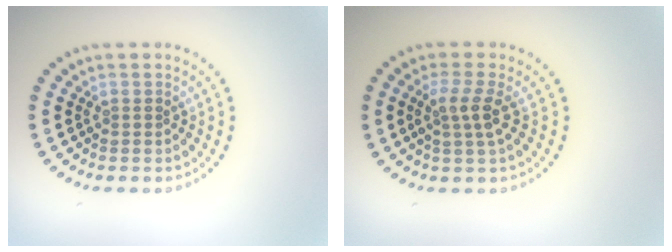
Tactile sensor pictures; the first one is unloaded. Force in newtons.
{"total": 2.5, "press": 2.2, "slide": 1.3}